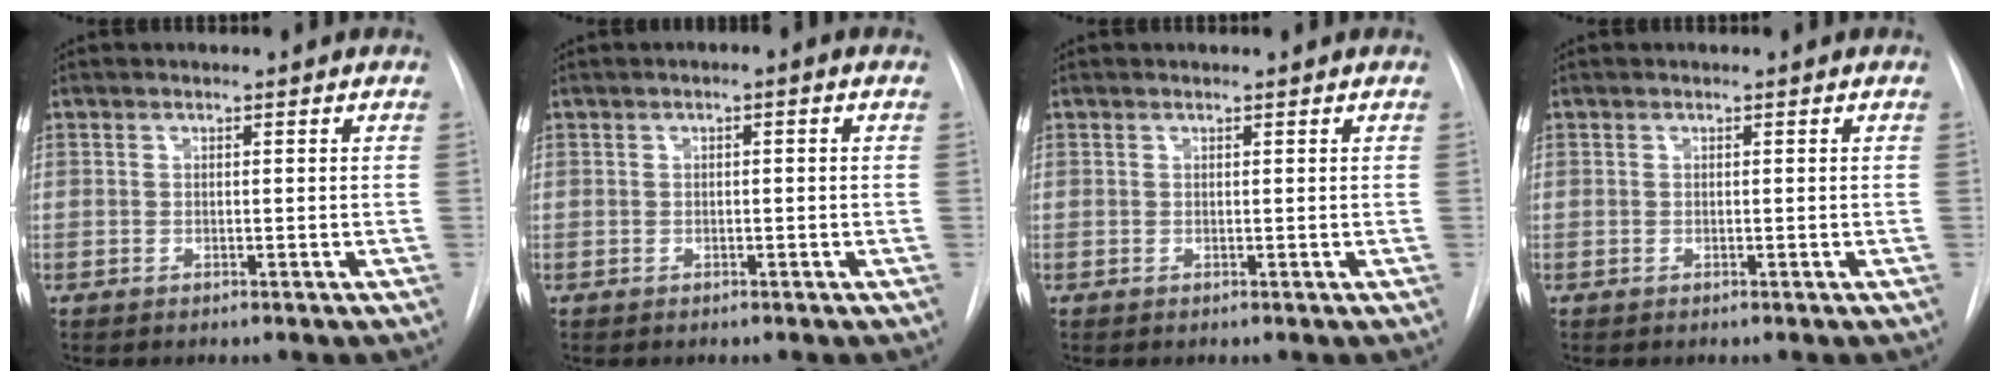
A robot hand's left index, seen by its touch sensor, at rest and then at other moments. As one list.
[{"total": 1.1, "force": [0.2, 0.2, 1.0], "torque": [-0.013, 0.004, 0.001]}, {"total": 1.2, "force": [1.2, 0.0, 0.4], "torque": [-0.006, 0.015, 0.018]}, {"total": 0.0}]